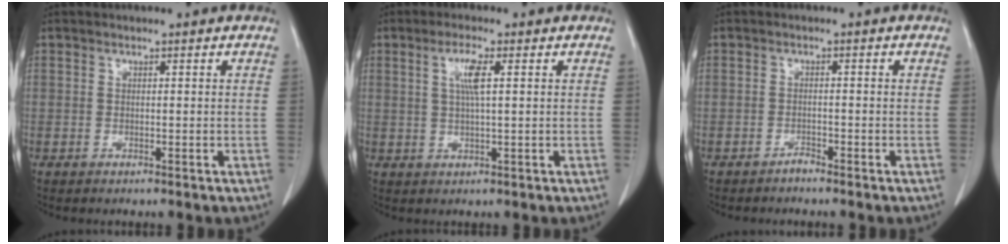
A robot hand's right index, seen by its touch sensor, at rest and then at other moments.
{"total": 4.0, "force": [1.2, 0.2, 3.8], "torque": [-0.075, 0.003, 0.023]}
{"total": 1.1, "force": [-1.1, 0.1, 0.3], "torque": [-0.003, 0.001, -0.017]}